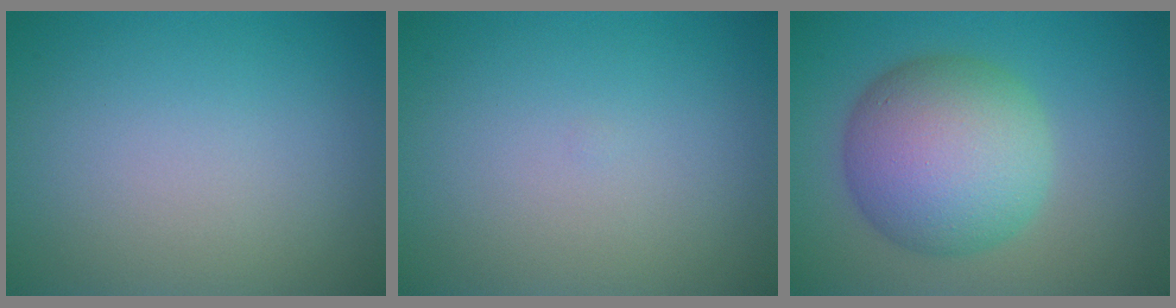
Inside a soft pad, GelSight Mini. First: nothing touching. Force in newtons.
{"total": 0.0}
{"total": 9.2, "press": 9.2, "slide": 0.2}